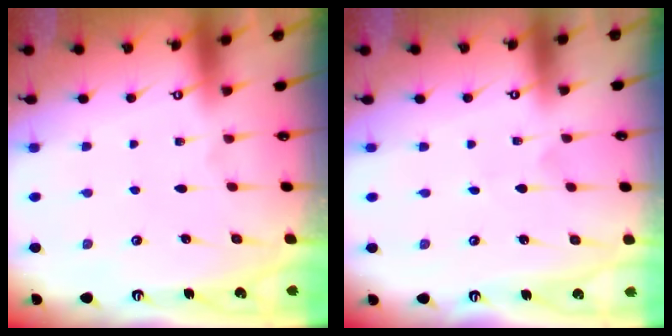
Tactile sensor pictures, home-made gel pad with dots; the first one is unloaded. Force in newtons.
{"total": 0.0}